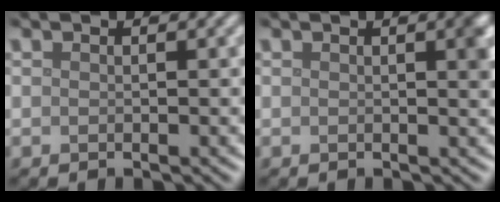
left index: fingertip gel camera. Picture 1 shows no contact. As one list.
[{"total": 1.9, "force": [0.5, 0.5, 1.7], "torque": [-0.016, 0.004, 0.005]}]